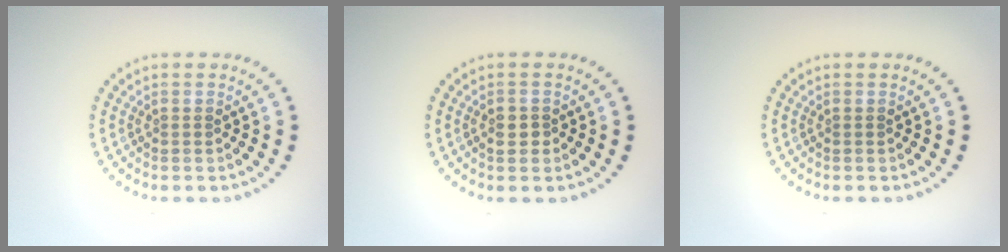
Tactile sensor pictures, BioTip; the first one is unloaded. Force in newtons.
{"total": 1.4, "press": 1.4, "slide": 0.3}
{"total": 0.0}